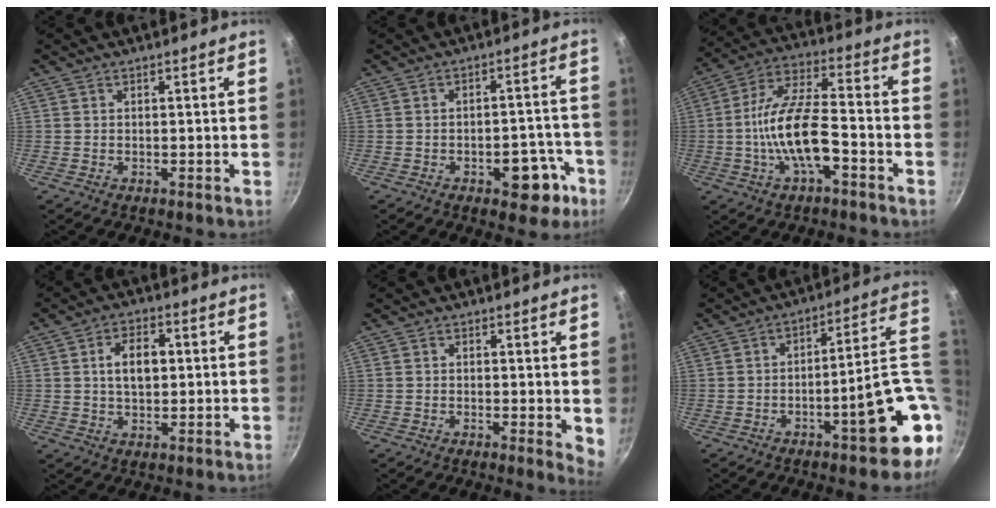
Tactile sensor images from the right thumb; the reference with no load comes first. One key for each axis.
{"total": 8.8, "fx": -4.2, "fy": 4.7, "fz": 6.2, "tx": -0.040, "ty": 0.036, "tz": -0.046}
{"total": 13.8, "fx": -4.3, "fy": 5.2, "fz": 12.1, "tx": -0.221, "ty": 0.038, "tz": -0.090}
{"total": 7.0, "fx": 0.9, "fy": 4.3, "fz": 5.4, "tx": -0.075, "ty": 0.009, "tz": 0.013}
{"total": 3.2, "fx": 0.3, "fy": 1.3, "fz": 2.9, "tx": -0.030, "ty": -0.007, "tz": 0.001}
{"total": 16.2, "fx": -3.6, "fy": 4.7, "fz": 15.1, "tx": -0.165, "ty": 0.033, "tz": -0.045}